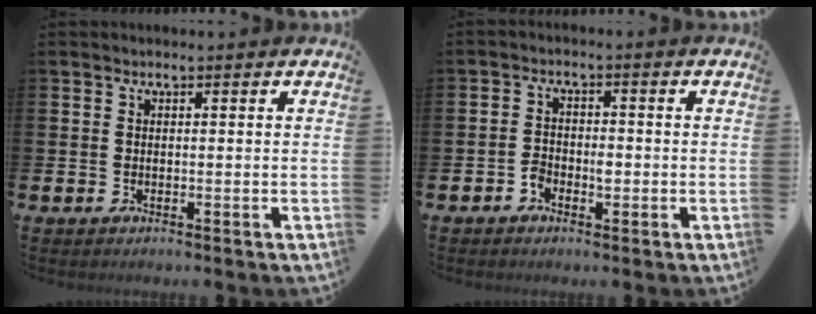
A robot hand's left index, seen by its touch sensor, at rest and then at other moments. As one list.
[{"total": 2.1, "force": [-1.0, 1.4, 1.2], "torque": [-0.016, 0.001, -0.022]}]